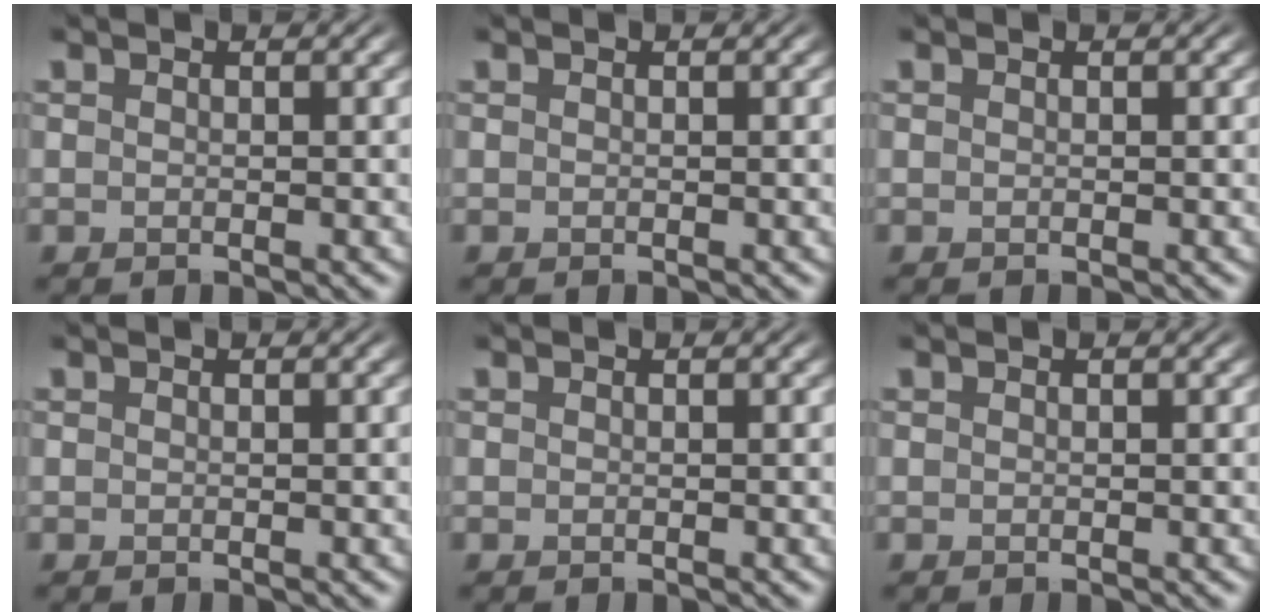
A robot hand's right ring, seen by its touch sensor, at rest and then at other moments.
{"total": 0.0}
{"total": 0.0}
{"total": 0.0}
{"total": 0.0}
{"total": 0.0}